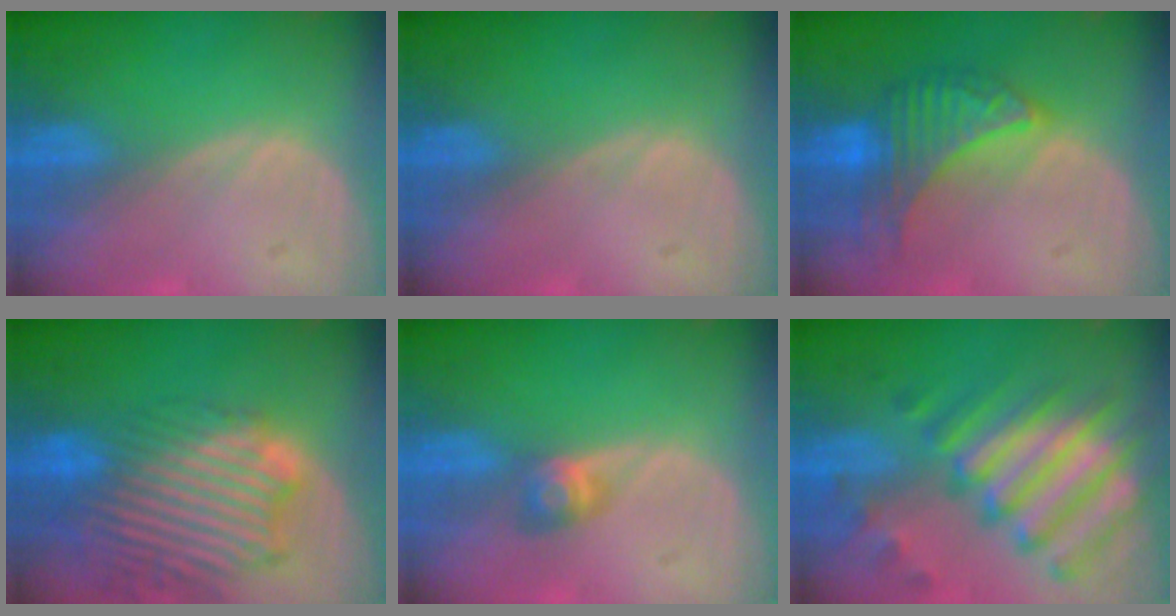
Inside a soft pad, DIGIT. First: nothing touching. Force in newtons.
{"total": 0.0}
{"total": 7.2, "press": 7.2, "slide": 0.2}
{"total": 13.9, "press": 11.7, "slide": 7.4}
{"total": 2.9, "press": 2.6, "slide": 1.4}
{"total": 12.2, "press": 10.5, "slide": 6.3}